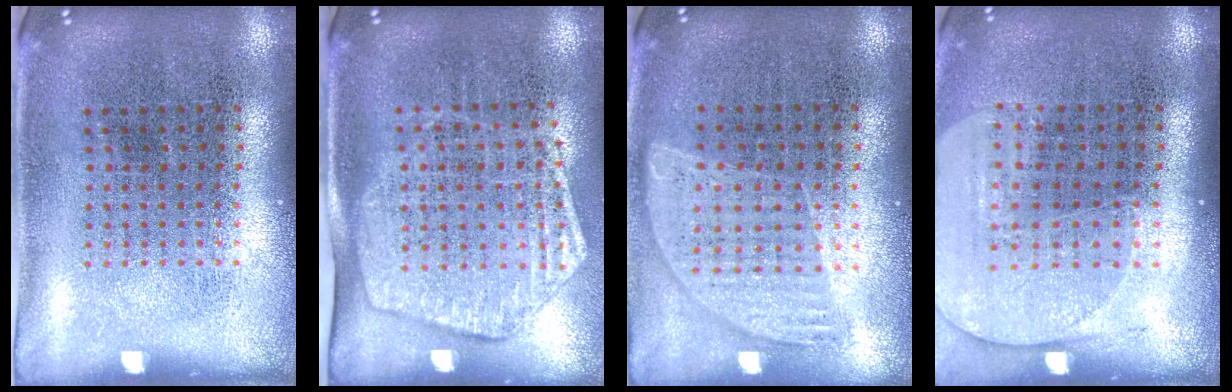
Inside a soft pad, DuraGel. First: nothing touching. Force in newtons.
{"total": 1.8, "press": 1.5, "slide": 0.8}
{"total": 0.9, "press": 0.8, "slide": 0.3}
{"total": 1.5, "press": 1.4, "slide": 0.6}